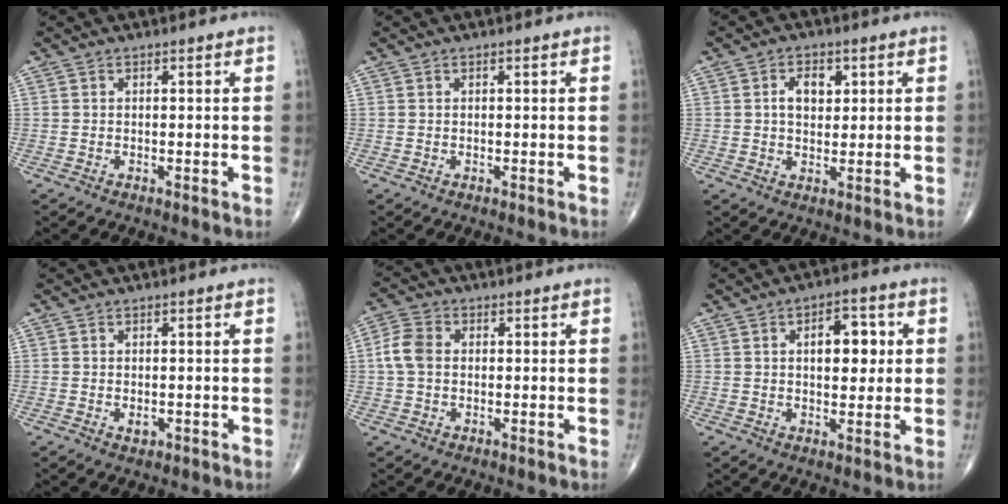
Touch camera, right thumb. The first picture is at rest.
{"total": 0.0}
{"total": 5.1, "force": [1.3, 3.3, 3.5], "torque": [-0.041, -0.003, 0.020]}
{"total": 1.3, "force": [-0.3, 0.9, 0.9], "torque": [-0.008, 0.000, -0.002]}
{"total": 5.3, "force": [0.3, 3.9, 3.6], "torque": [-0.080, 0.014, -0.001]}
{"total": 8.2, "force": [1.6, 4.5, 6.6], "torque": [-0.066, 0.002, 0.023]}